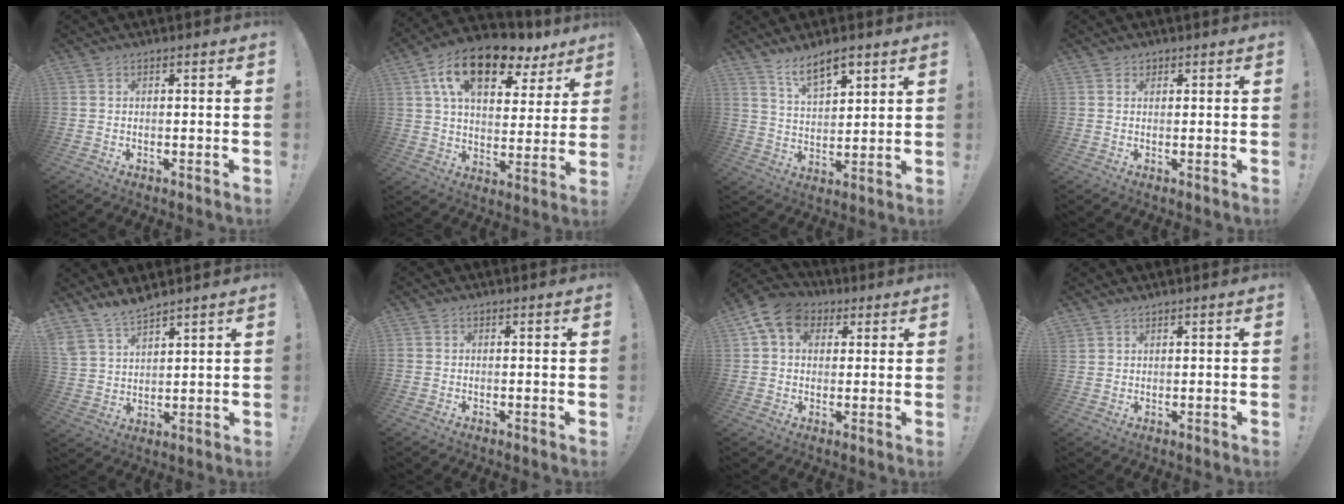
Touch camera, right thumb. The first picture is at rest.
{"total": 17.7, "force": [10.1, 9.0, 11.5], "torque": [-0.184, -0.055, 0.174]}
{"total": 9.1, "force": [6.6, 3.7, 5.1], "torque": [-0.084, -0.032, 0.122]}
{"total": 1.2, "force": [0.8, 0.8, 0.2], "torque": [0.002, -0.001, 0.014]}
{"total": 8.0, "force": [7.5, 2.3, 1.7], "torque": [-0.052, -0.047, 0.148]}
{"total": 0.6, "force": [-0.2, 0.5, 0.3], "torque": [-0.006, 0.002, -0.003]}
{"total": 11.0, "force": [4.3, 8.4, 5.8], "torque": [-0.090, -0.006, 0.086]}
{"total": 2.0, "force": [1.8, 0.8, 0.3], "torque": [0.001, -0.012, 0.034]}